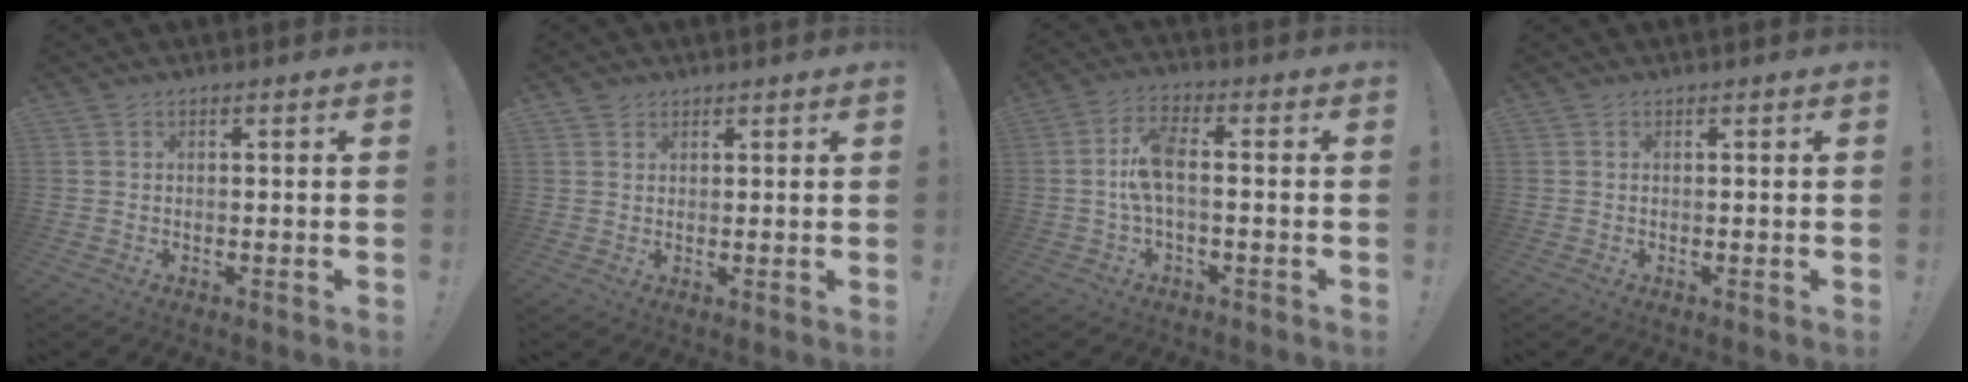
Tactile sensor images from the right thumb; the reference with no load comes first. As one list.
[{"total": 2.3, "force": [1.6, 1.6, 0.3], "torque": [-0.005, -0.003, 0.030]}, {"total": 8.1, "force": [-0.3, 2.6, 7.7], "torque": [-0.153, -0.004, -0.006]}, {"total": 0.0}]